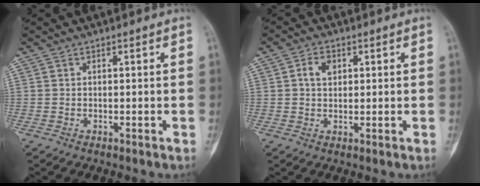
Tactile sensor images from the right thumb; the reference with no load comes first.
{"total": 3.7, "force": [1.0, 2.6, 2.4], "torque": [-0.036, 0.003, 0.017]}